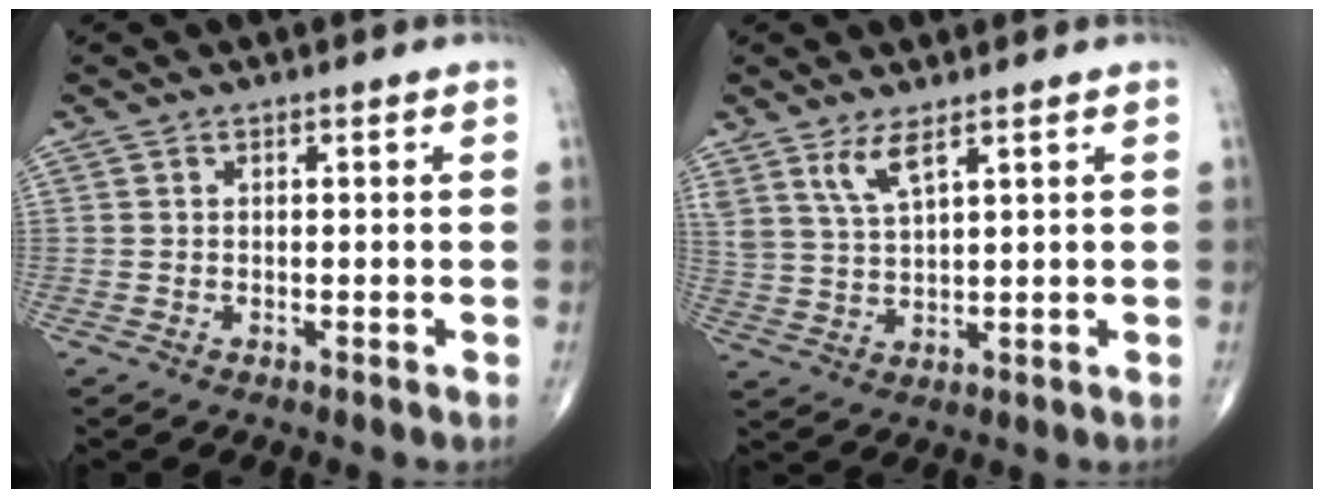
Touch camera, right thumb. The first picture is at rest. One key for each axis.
{"total": 5.3, "fx": 3.4, "fy": 1.2, "fz": 3.8, "tx": -0.083, "ty": -0.021, "tz": 0.075}